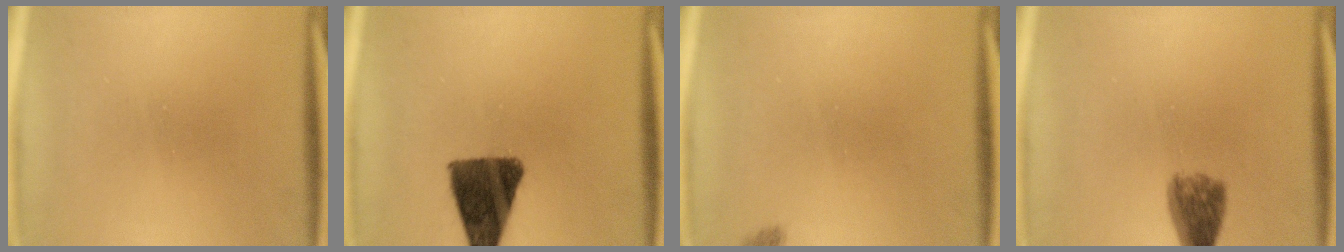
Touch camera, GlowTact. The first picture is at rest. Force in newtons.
{"total": 12.1}
{"total": 1.3}
{"total": 4.6}